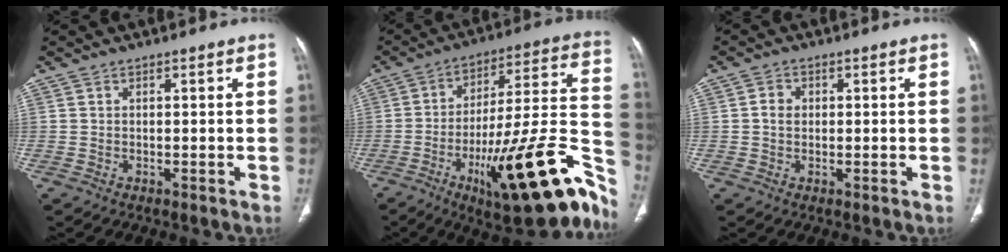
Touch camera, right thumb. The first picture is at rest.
{"total": 31.3, "force": [-13.9, 8.9, 26.7], "torque": [-0.303, 0.076, -0.197]}
{"total": 2.4, "force": [0.1, 2.0, 1.3], "torque": [-0.013, 0.007, -0.001]}